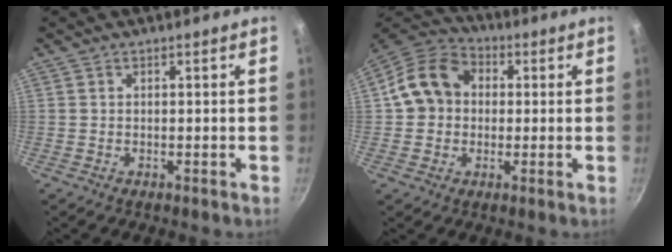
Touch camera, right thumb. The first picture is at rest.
{"total": 12.1, "force": [1.2, 10.2, 6.4], "torque": [-0.083, 0.027, 0.002]}